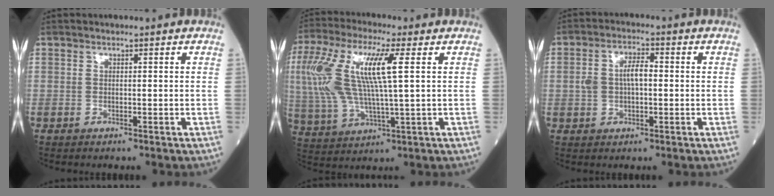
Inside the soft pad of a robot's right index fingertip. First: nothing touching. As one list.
[{"total": 15.2, "force": [3.3, 2.9, 14.6], "torque": [-0.329, 0.020, 0.059]}, {"total": 5.2, "force": [0.2, 2.4, 4.6], "torque": [-0.100, 0.018, 0.004]}]